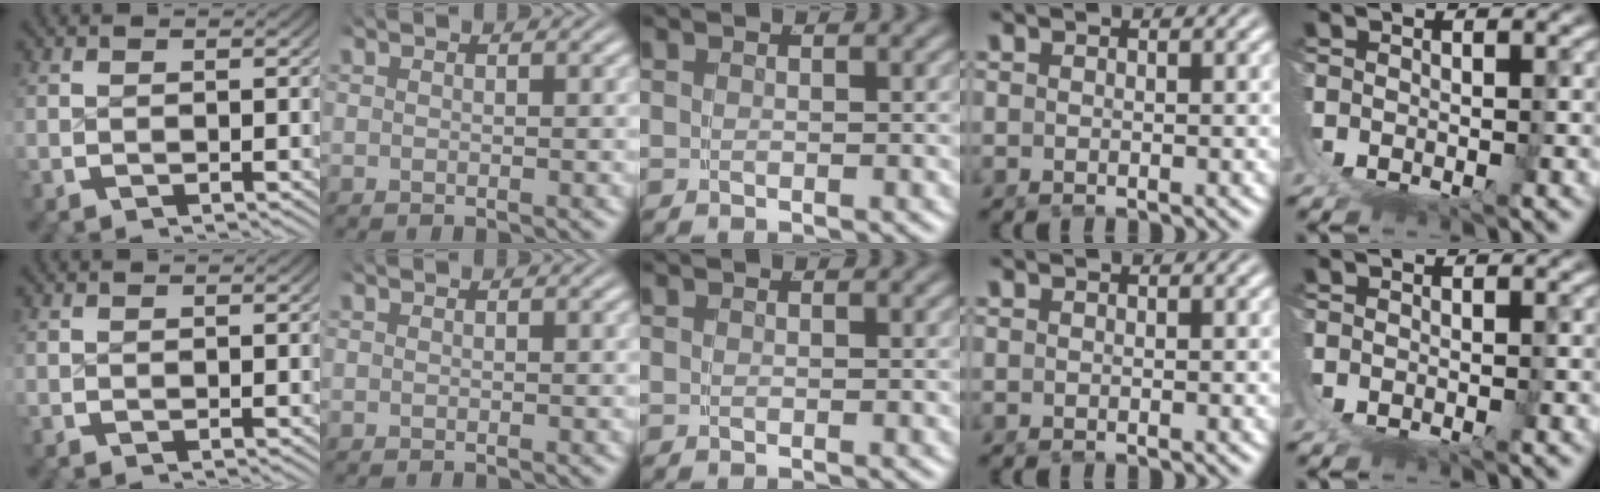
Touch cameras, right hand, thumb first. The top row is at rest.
{}